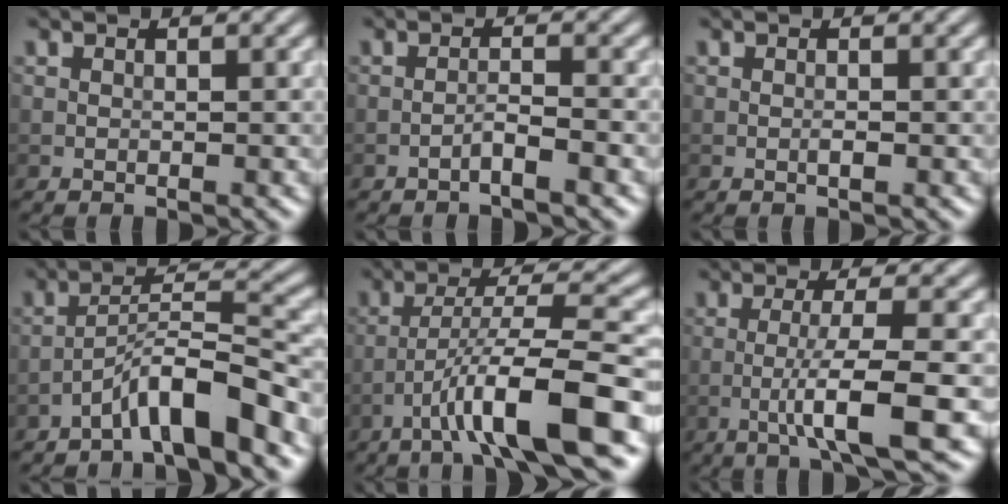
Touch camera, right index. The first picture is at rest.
{"total": 1.6, "force": [-1.1, 0.0, 1.2], "torque": [-0.020, 0.007, -0.023]}
{"total": 0.6, "force": [-0.2, 0.1, 0.5], "torque": [-0.012, -0.001, -0.004]}
{"total": 6.2, "force": [-4.3, 0.7, 4.4], "torque": [-0.073, 0.017, -0.077]}
{"total": 8.9, "force": [-4.7, 1.0, 7.5], "torque": [-0.123, 0.017, -0.079]}
{"total": 6.2, "force": [-2.0, 0.7, 5.8], "torque": [-0.095, 0.006, -0.039]}